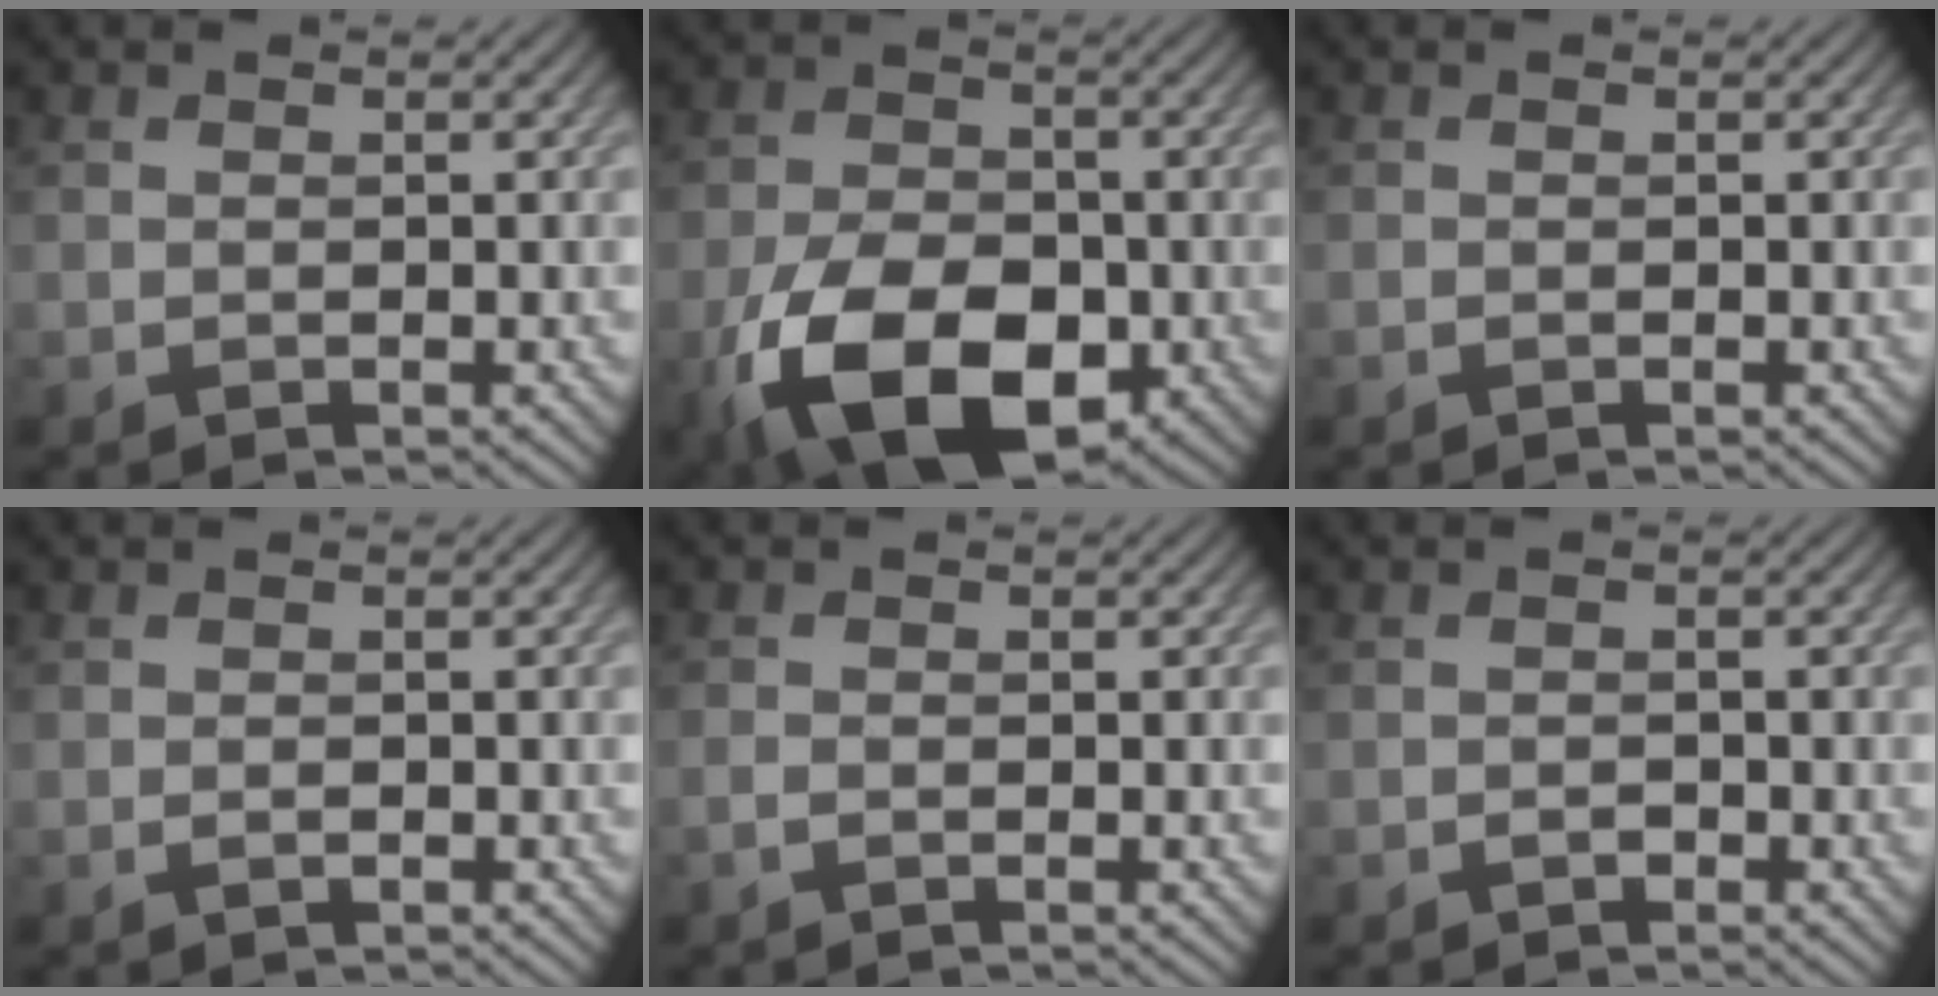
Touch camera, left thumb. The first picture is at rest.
{"total": 14.7, "force": [-6.1, 8.7, 10.2], "torque": [-0.221, -0.040, -0.112]}
{"total": 0.0}
{"total": 0.8, "force": [-0.4, 0.4, 0.6], "torque": [-0.010, -0.001, -0.007]}
{"total": 0.8, "force": [-0.6, 0.3, 0.5], "torque": [-0.013, -0.001, -0.016]}
{"total": 0.8, "force": [-0.6, 0.5, 0.3], "torque": [-0.004, -0.001, -0.011]}